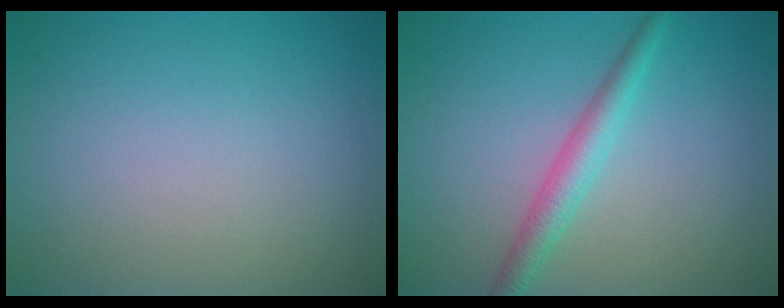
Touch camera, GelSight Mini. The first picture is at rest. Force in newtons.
{"total": 2.7, "press": 2.7, "slide": 0.1}